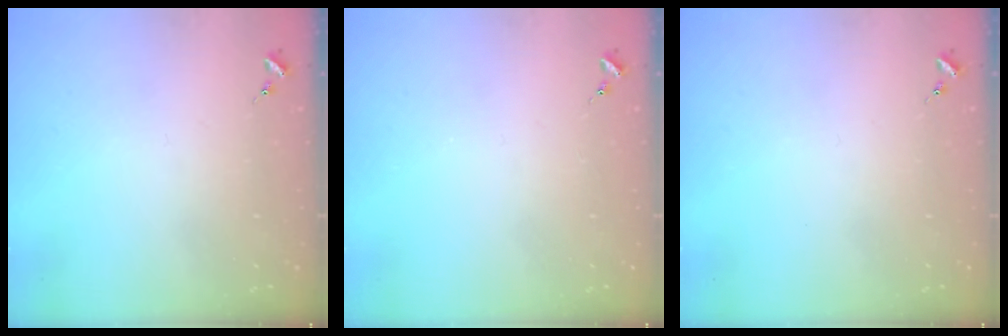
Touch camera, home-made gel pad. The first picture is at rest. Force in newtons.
{"total": 0.0}
{"total": 0.0}